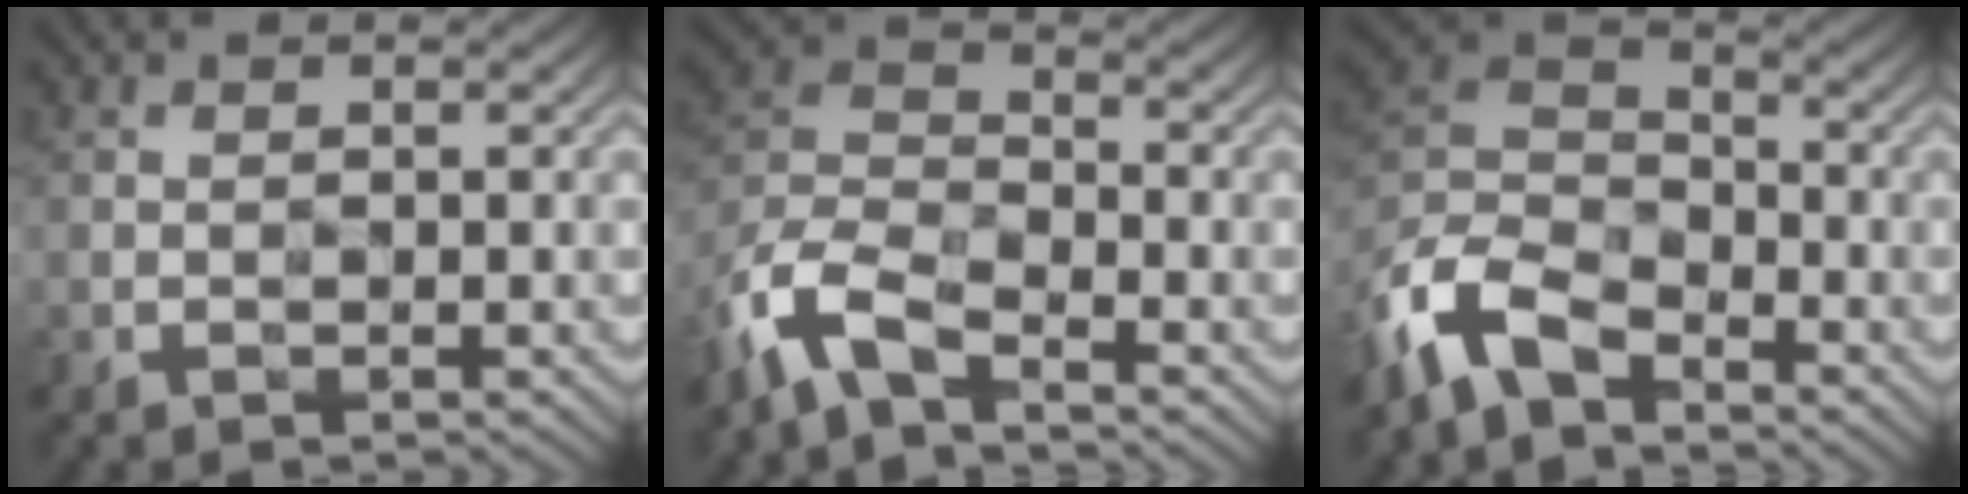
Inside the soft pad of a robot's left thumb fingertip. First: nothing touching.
{"total": 9.0, "force": [-6.5, 3.0, 5.3], "torque": [-0.125, -0.005, -0.154]}
{"total": 10.2, "force": [-7.6, 4.4, 5.1], "torque": [-0.127, -0.007, -0.172]}